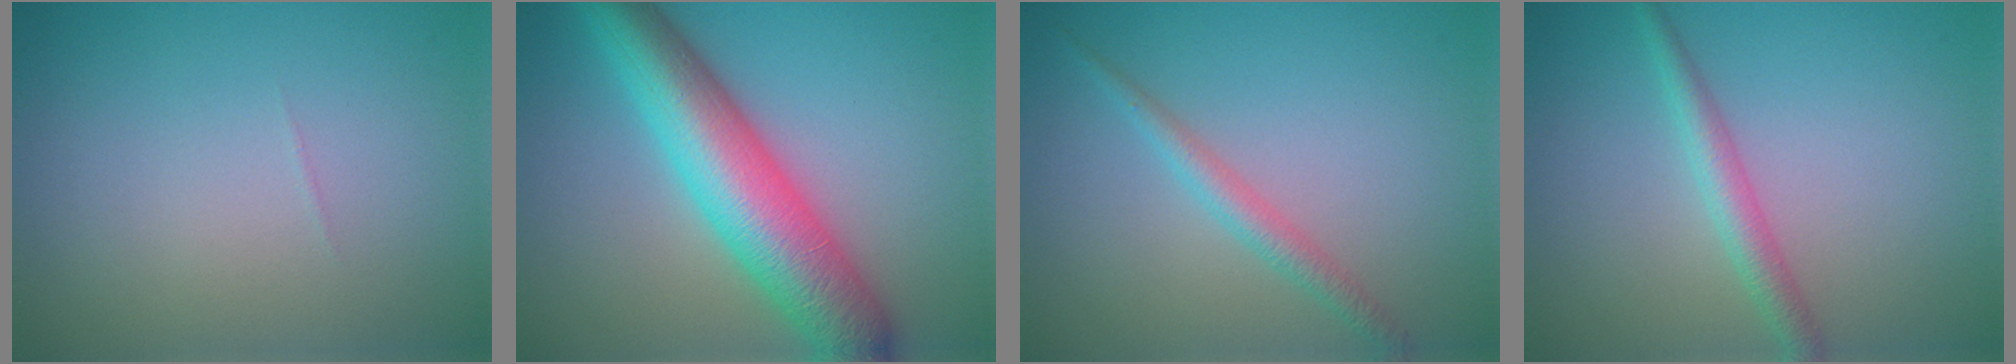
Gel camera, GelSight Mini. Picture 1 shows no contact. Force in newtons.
{"total": 9.0, "press": 9.0, "slide": 0.2}
{"total": 1.9, "press": 1.9, "slide": 0.1}
{"total": 2.3, "press": 2.3, "slide": 0.0}